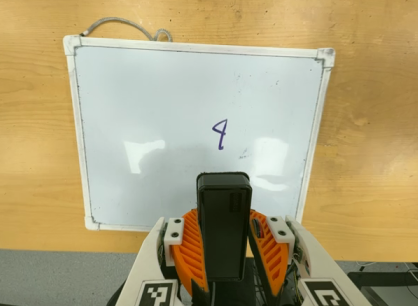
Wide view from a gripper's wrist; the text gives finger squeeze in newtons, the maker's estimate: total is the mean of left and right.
{"total": 6.0, "left": 5.2, "right": 6.7}